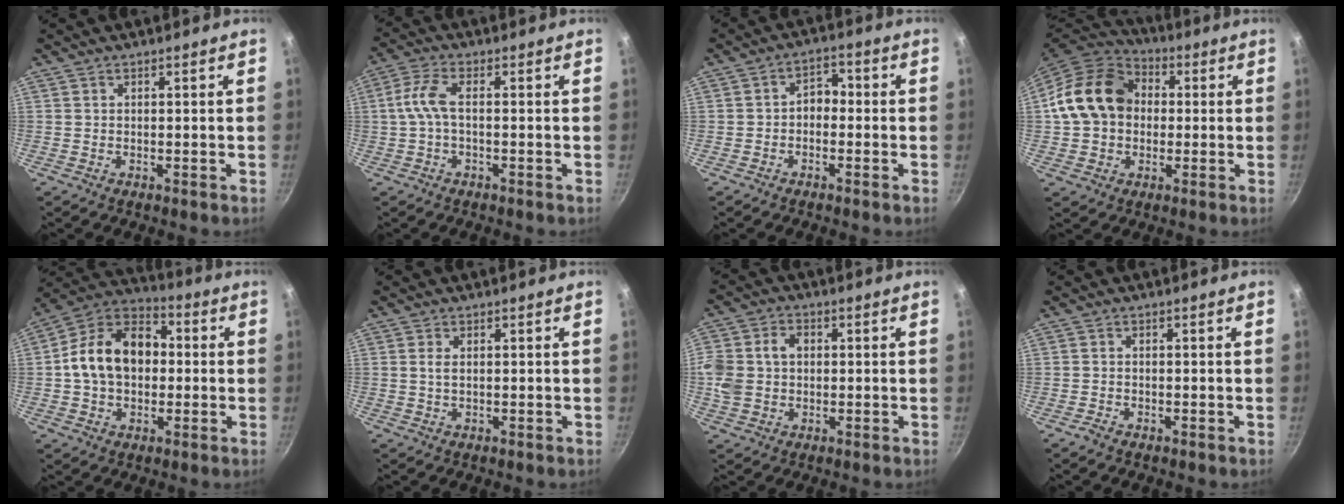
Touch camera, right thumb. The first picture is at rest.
{"total": 5.2, "force": [-0.7, 2.1, 4.7], "torque": [-0.117, 0.017, -0.021]}
{"total": 3.8, "force": [-1.0, 2.7, 2.5], "torque": [-0.020, 0.022, -0.025]}
{"total": 16.1, "force": [1.6, 12.8, 9.6], "torque": [-0.149, 0.033, 0.017]}
{"total": 16.1, "force": [0.3, 11.6, 11.1], "torque": [-0.158, 0.037, -0.014]}
{"total": 1.5, "force": [0.3, 0.8, 1.3], "torque": [-0.025, 0.000, 0.005]}
{"total": 10.9, "force": [0.9, 8.7, 6.5], "torque": [-0.139, 0.021, 0.011]}
{"total": 1.3, "force": [-1.0, 0.6, 0.6], "torque": [-0.017, 0.008, -0.023]}